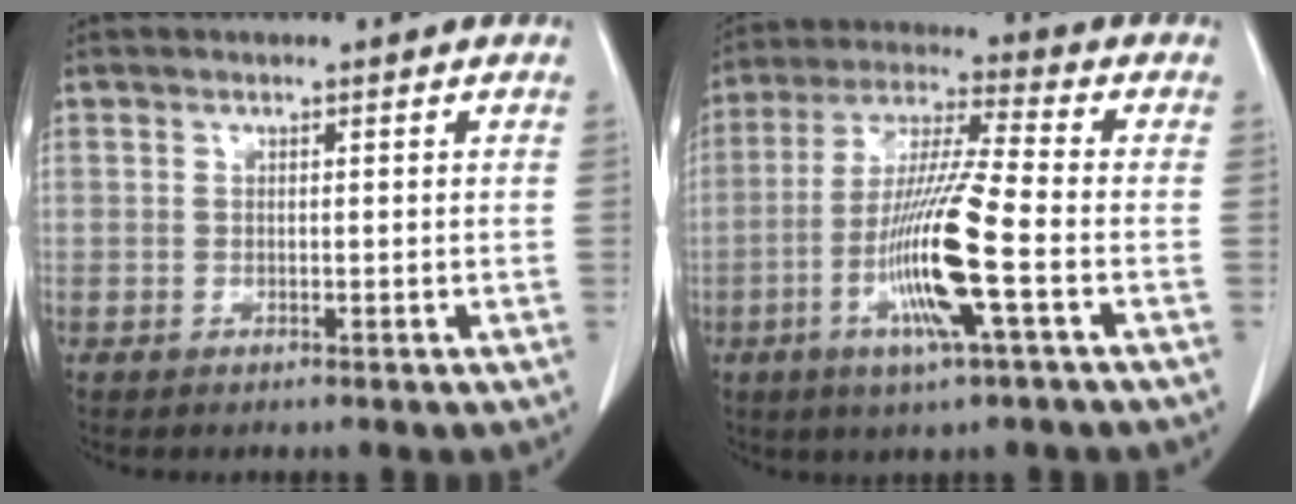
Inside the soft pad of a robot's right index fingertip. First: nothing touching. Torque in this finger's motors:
{"motor_torque": [2.14, 0.00, 0.42, 0.12]}